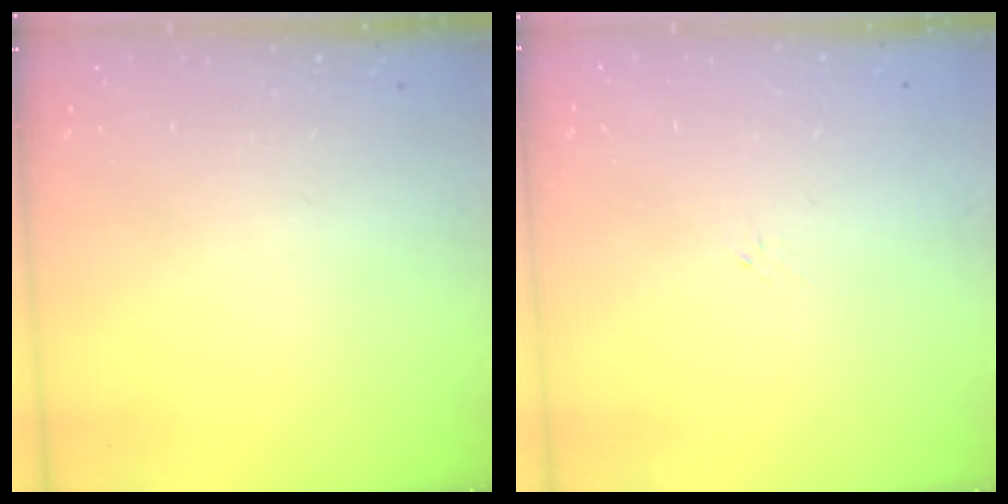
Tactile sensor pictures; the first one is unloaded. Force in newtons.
{"total": 0.0}